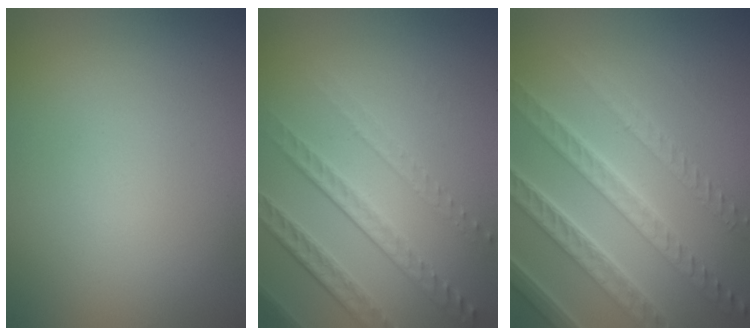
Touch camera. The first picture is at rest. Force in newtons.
{"total": 4.9, "press": 3.2, "slide": 3.7}
{"total": 7.2, "press": 5.5, "slide": 4.7}